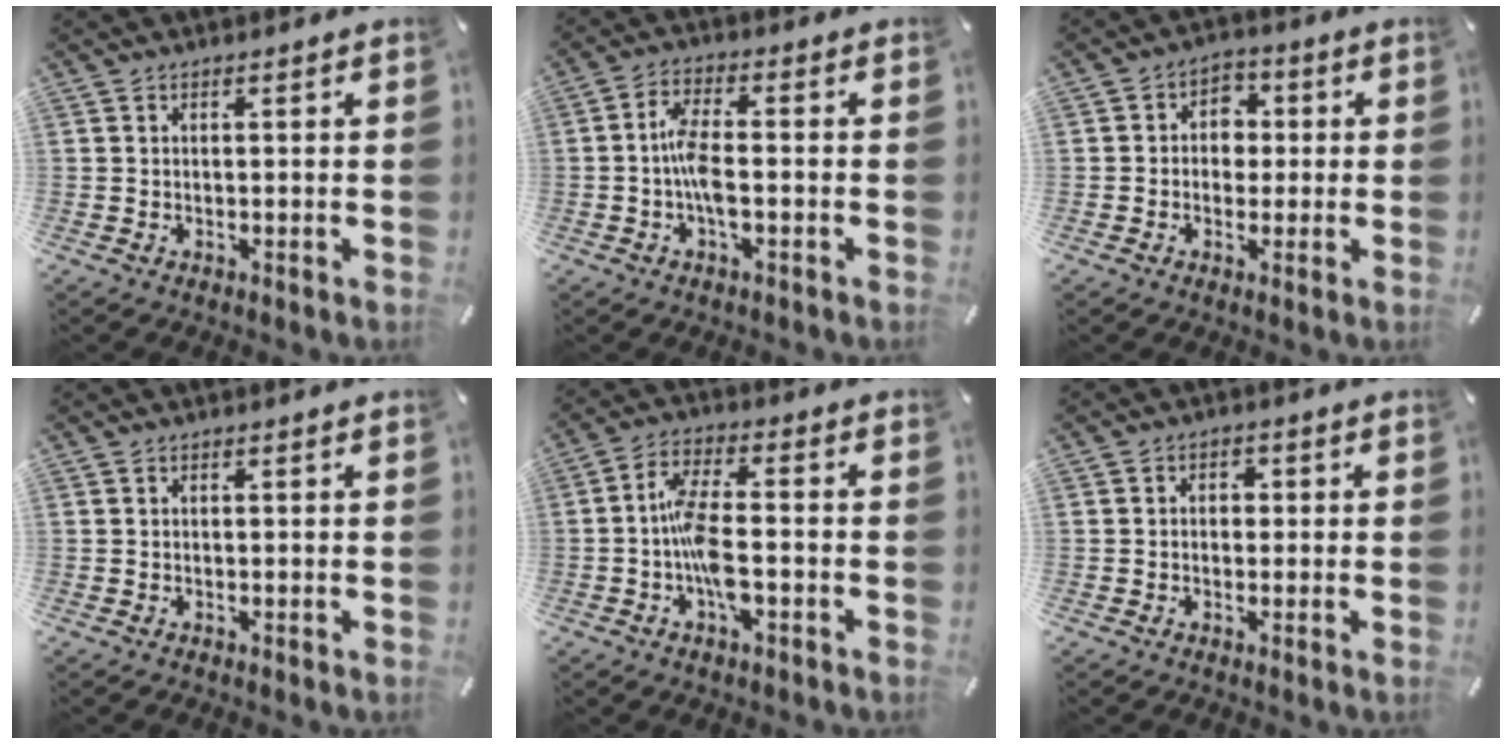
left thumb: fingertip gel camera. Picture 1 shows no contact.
{"total": 6.9, "force": [-1.5, 2.8, 6.2], "torque": [-0.124, 0.004, -0.026]}
{"total": 5.1, "force": [-0.7, 4.7, 1.9], "torque": [-0.029, 0.012, -0.016]}
{"total": 0.0}
{"total": 9.1, "force": [-2.7, 3.8, 7.8], "torque": [-0.159, 0.009, -0.046]}
{"total": 2.4, "force": [-0.5, 2.0, 1.3], "torque": [-0.018, 0.006, -0.015]}